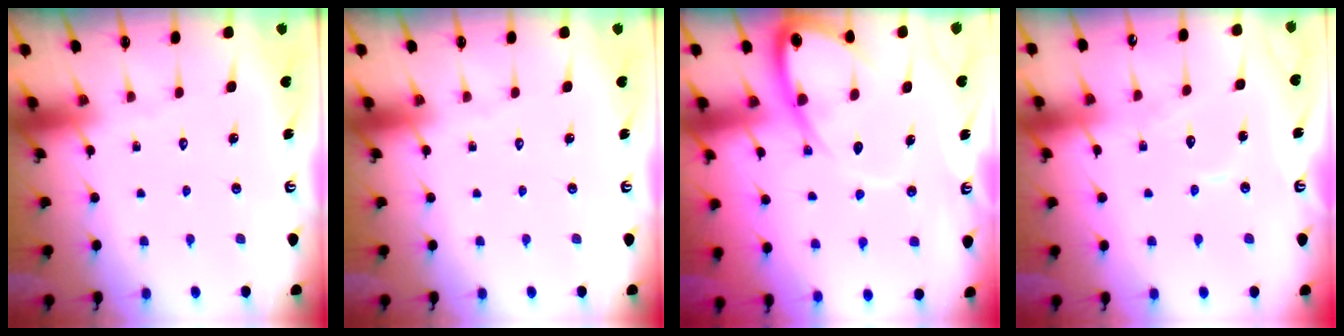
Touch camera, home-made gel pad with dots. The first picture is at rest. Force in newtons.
{"total": 0.0}
{"total": 10.5, "press": 10.4, "slide": 1.1}
{"total": 6.7, "press": 6.7, "slide": 0.6}